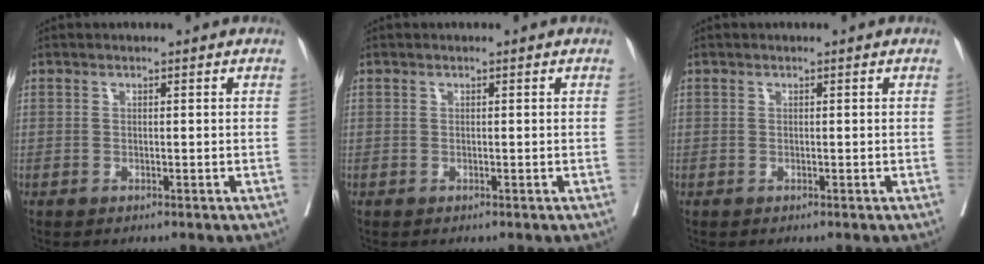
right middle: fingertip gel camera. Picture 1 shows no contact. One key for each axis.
{"total": 0.0}
{"total": 0.0}